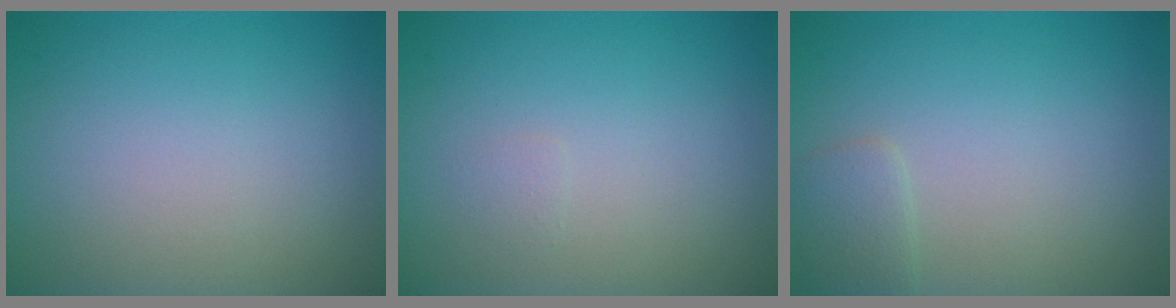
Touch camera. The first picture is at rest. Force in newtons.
{"total": 0.5, "press": 0.5, "slide": 0.1}
{"total": 1.4, "press": 1.4, "slide": 0.0}